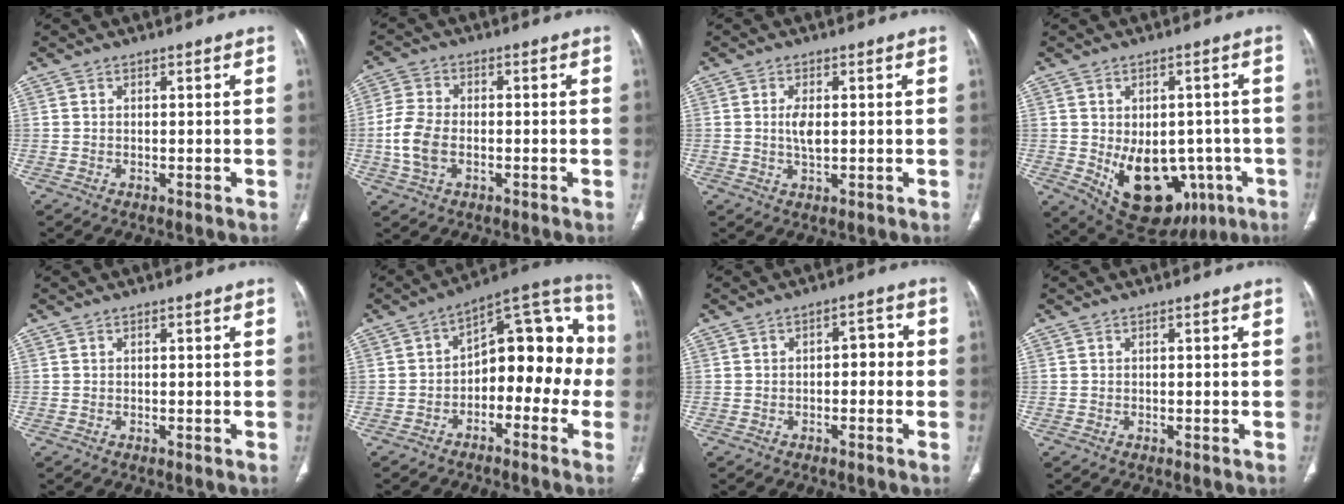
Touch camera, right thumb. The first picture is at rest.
{"total": 7.6, "force": [-1.5, 4.8, 5.7], "torque": [-0.130, 0.008, -0.032]}
{"total": 3.5, "force": [0.3, 1.6, 3.1], "torque": [-0.063, -0.005, 0.007]}
{"total": 18.0, "force": [-5.1, 11.8, 12.6], "torque": [-0.161, 0.003, -0.042]}
{"total": 0.0}
{"total": 16.7, "force": [-2.8, 9.9, 13.2], "torque": [-0.127, 0.073, -0.050]}
{"total": 3.7, "force": [-0.4, 2.1, 3.0], "torque": [-0.023, 0.019, -0.013]}
{"total": 0.0}